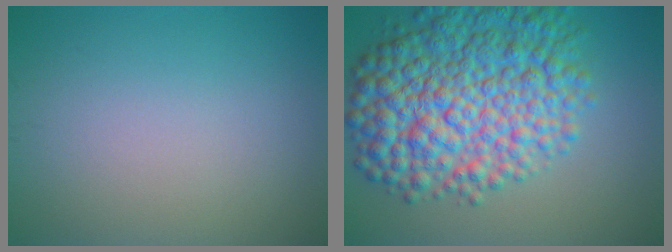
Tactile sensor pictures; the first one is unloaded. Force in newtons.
{"total": 11.5, "press": 11.4, "slide": 0.2}